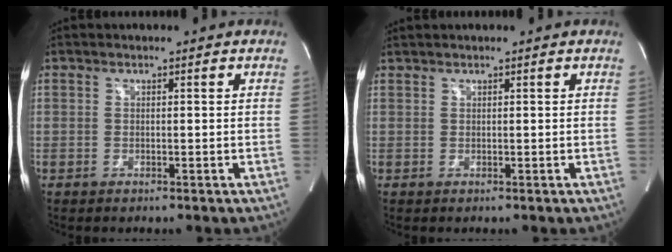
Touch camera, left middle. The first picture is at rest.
{"total": 1.0, "force": [1.0, -0.2, 0.3], "torque": [-0.014, 0.014, 0.026]}